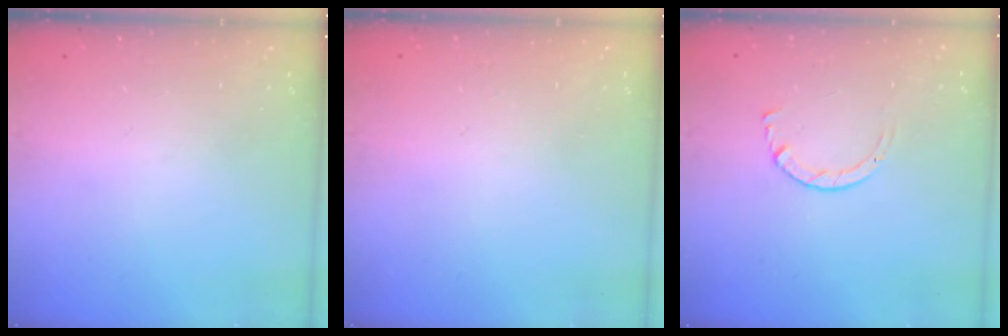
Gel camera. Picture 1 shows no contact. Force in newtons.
{"total": 2.6, "press": 2.6, "slide": 0.2}
{"total": 2.7, "press": 2.7, "slide": 0.3}